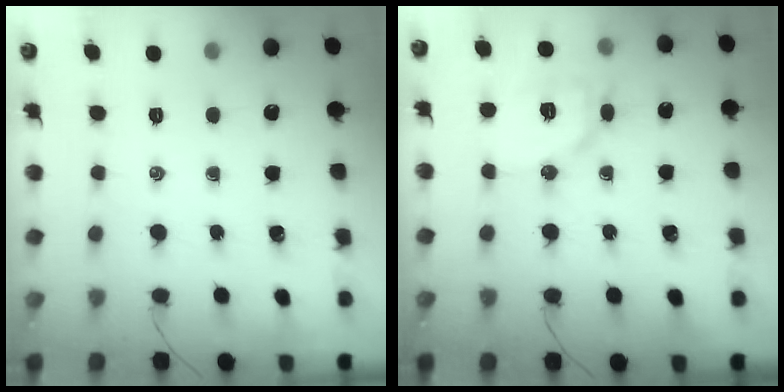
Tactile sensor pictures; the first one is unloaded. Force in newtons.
{"total": 11.4, "press": 11.4, "slide": 0.5}